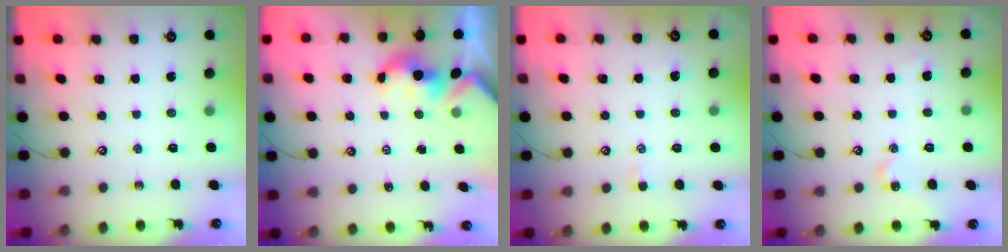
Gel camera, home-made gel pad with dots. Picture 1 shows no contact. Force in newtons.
{"total": 1.7, "press": 1.7, "slide": 0.2}
{"total": 1.8, "press": 1.7, "slide": 0.3}
{"total": 2.3, "press": 2.3, "slide": 0.2}